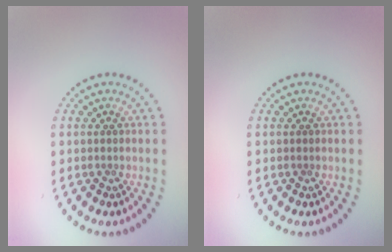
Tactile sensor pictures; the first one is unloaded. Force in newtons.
{"total": 0.0}